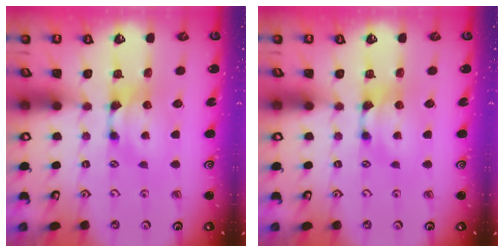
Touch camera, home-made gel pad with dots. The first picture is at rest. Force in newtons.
{"total": 0.0}